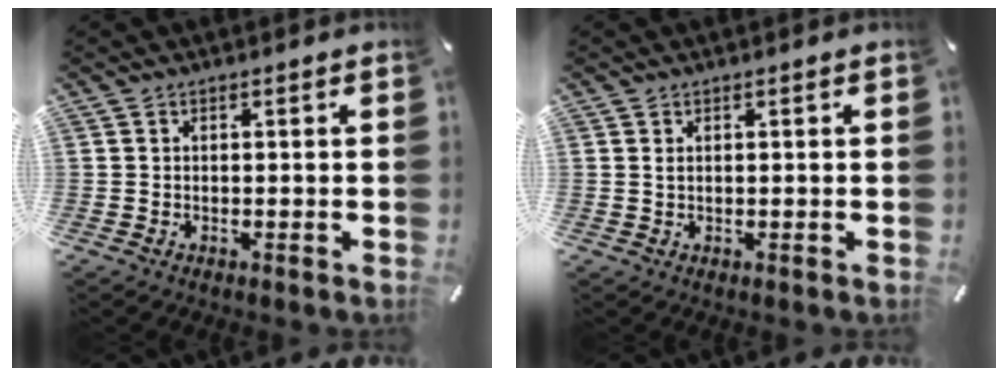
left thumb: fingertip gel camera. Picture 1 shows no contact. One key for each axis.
{"total": 0.5, "fx": 0.3, "fy": 0.2, "fz": 0.4, "tx": -0.007, "ty": 0.003, "tz": 0.005}